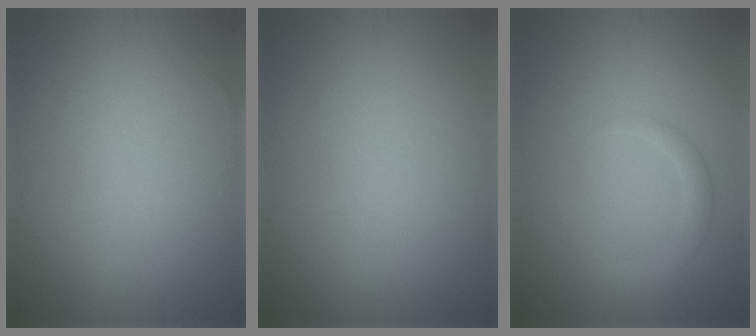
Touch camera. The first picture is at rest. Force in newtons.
{"total": 0.0}
{"total": 1.9, "press": 1.9, "slide": 0.2}